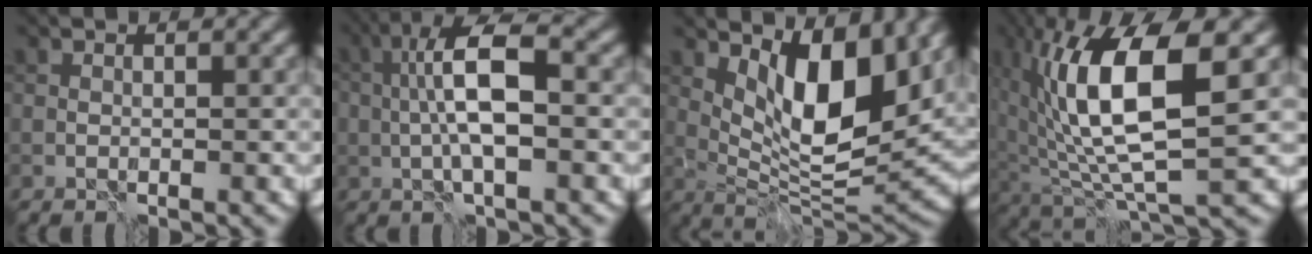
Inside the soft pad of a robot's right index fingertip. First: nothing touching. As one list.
[{"total": 6.6, "force": [0.3, 2.1, 6.2], "torque": [-0.118, 0.016, -0.003]}, {"total": 9.7, "force": [3.9, 3.9, 7.9], "torque": [-0.127, -0.014, 0.073]}, {"total": 10.9, "force": [2.2, 4.0, 9.9], "torque": [-0.190, 0.002, 0.041]}]